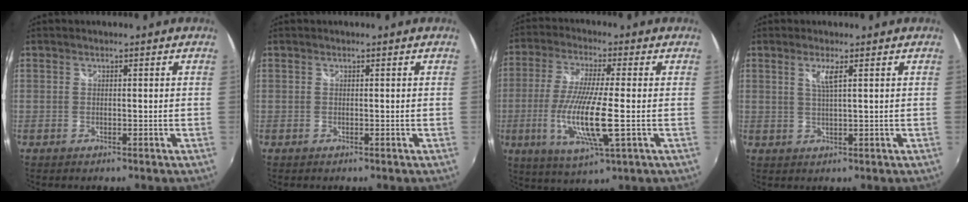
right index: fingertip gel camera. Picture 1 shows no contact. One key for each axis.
{"total": 0.0}
{"total": 13.4, "fx": -2.9, "fy": 1.7, "fz": 13.0, "tx": -0.260, "ty": -0.022, "tz": -0.052}
{"total": 2.6, "fx": 1.1, "fy": -0.1, "fz": 2.3, "tx": -0.045, "ty": -0.003, "tz": 0.021}